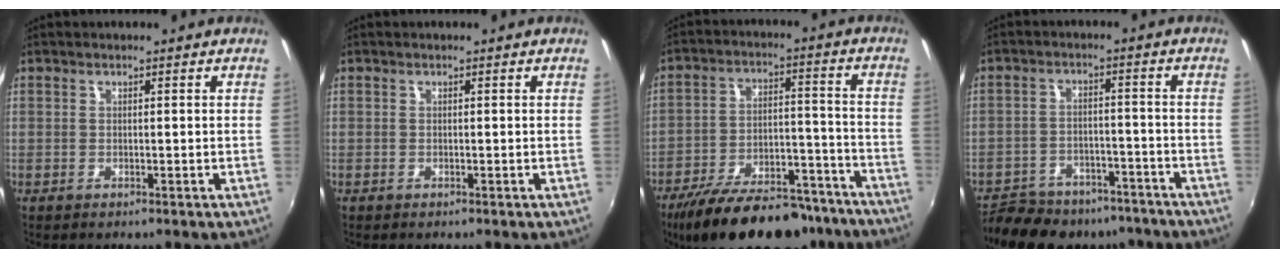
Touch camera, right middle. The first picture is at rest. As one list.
[{"total": 0.0}, {"total": 24.7, "force": [-19.8, 9.0, 11.6], "torque": [-0.212, -0.001, -0.274]}, {"total": 17.7, "force": [-14.5, 7.7, 6.7], "torque": [-0.152, 0.008, -0.193]}]